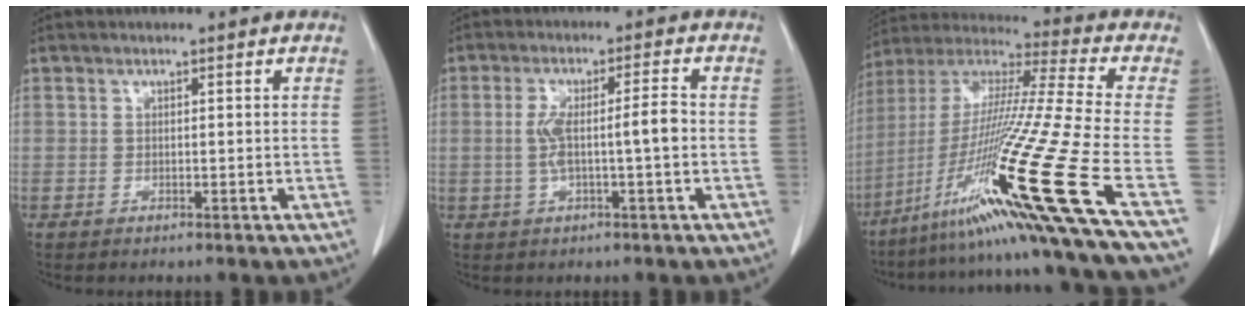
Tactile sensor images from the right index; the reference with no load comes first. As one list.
[{"total": 6.1, "force": [-0.6, 0.5, 6.1], "torque": [-0.121, 0.017, -0.007]}, {"total": 26.5, "force": [-13.2, -3.7, 22.7], "torque": [-0.405, -0.035, -0.242]}]